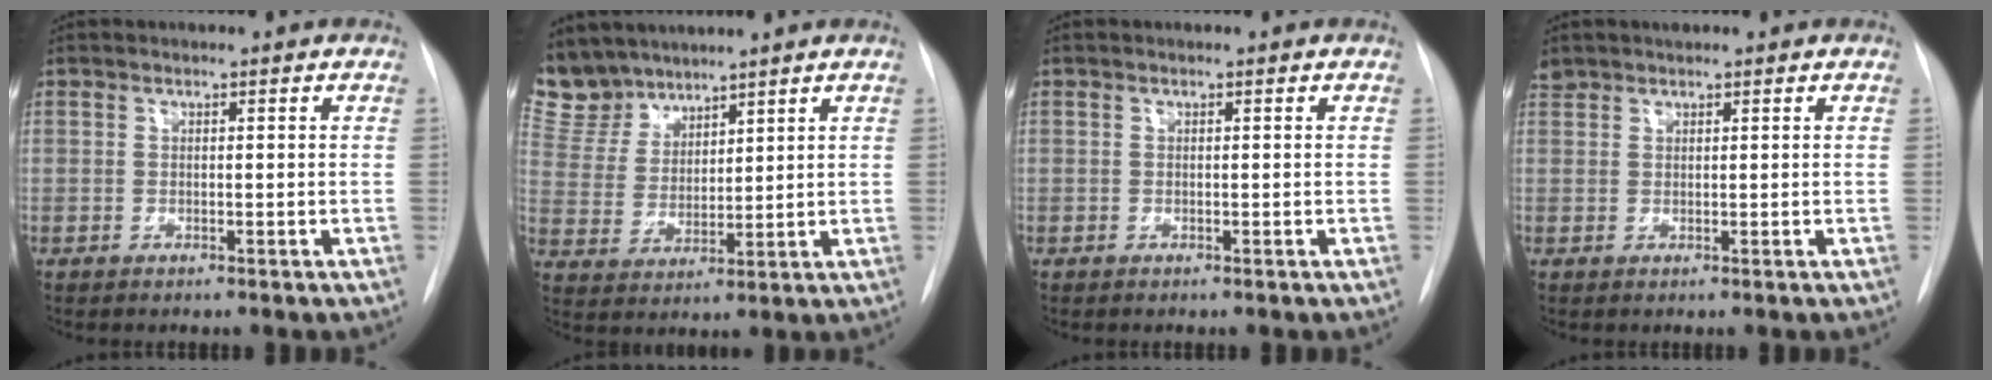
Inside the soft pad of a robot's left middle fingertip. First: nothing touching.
{"total": 8.4, "force": [7.7, 3.3, 0.7], "torque": [-0.022, 0.008, 0.168]}
{"total": 0.0}
{"total": 1.8, "force": [1.6, 0.6, 0.2], "torque": [-0.012, 0.016, 0.032]}